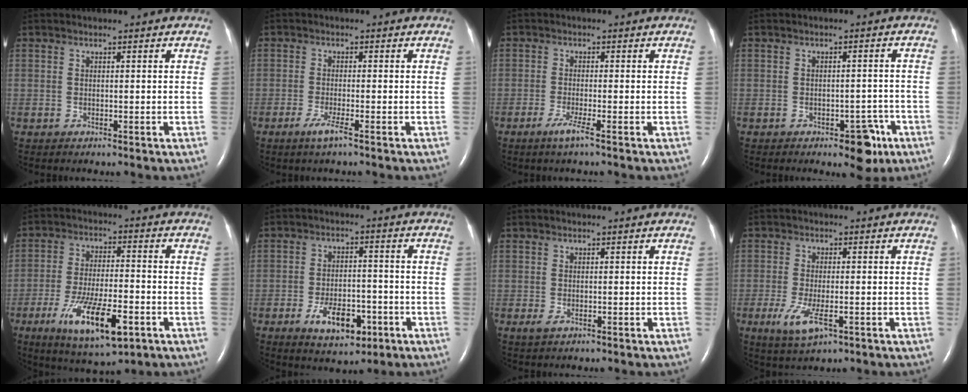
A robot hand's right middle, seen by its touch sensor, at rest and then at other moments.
{"total": 2.5, "force": [-1.6, -0.2, 2.0], "torque": [-0.043, -0.007, -0.034]}
{"total": 2.5, "force": [-1.5, -0.4, 1.9], "torque": [-0.042, -0.007, -0.035]}
{"total": 4.6, "force": [-2.7, 2.2, 3.0], "torque": [-0.025, 0.008, -0.029]}
{"total": 13.0, "force": [-5.7, 3.2, 11.2], "torque": [-0.211, -0.024, -0.088]}
{"total": 8.0, "force": [-3.8, 3.8, 6.0], "torque": [-0.106, -0.003, -0.054]}
{"total": 0.9, "force": [-0.3, 0.4, 0.8], "torque": [-0.013, -0.003, -0.004]}
{"total": 5.5, "force": [-2.1, 1.6, 4.8], "torque": [-0.104, -0.015, -0.031]}